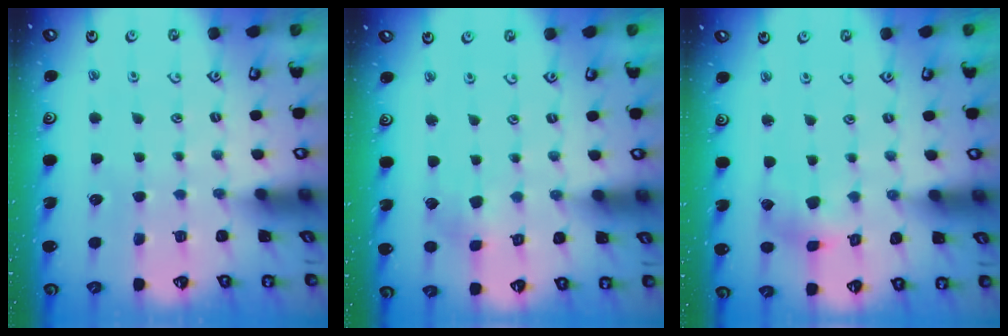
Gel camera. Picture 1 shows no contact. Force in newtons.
{"total": 3.4, "press": 3.3, "slide": 0.4}
{"total": 3.1, "press": 3.0, "slide": 0.4}